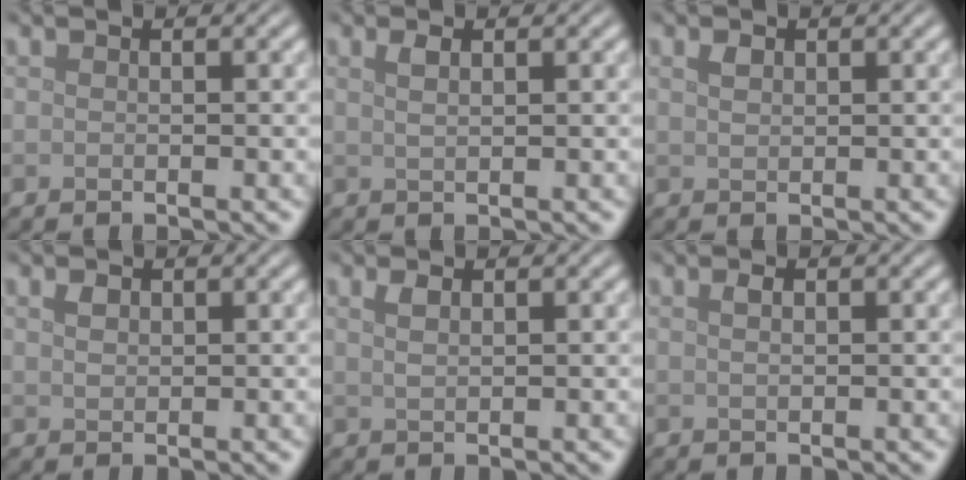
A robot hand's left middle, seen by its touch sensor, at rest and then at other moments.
{"total": 1.2, "force": [0.6, 0.4, 0.9], "torque": [-0.019, 0.001, 0.013]}
{"total": 1.0, "force": [0.6, 0.7, 0.6], "torque": [-0.012, -0.001, 0.012]}
{"total": 1.1, "force": [0.6, 0.8, 0.6], "torque": [-0.012, -0.001, 0.012]}
{"total": 1.2, "force": [0.7, 0.5, 0.9], "torque": [-0.020, 0.000, 0.015]}
{"total": 0.9, "force": [0.3, 0.4, 0.7], "torque": [-0.016, 0.001, 0.007]}